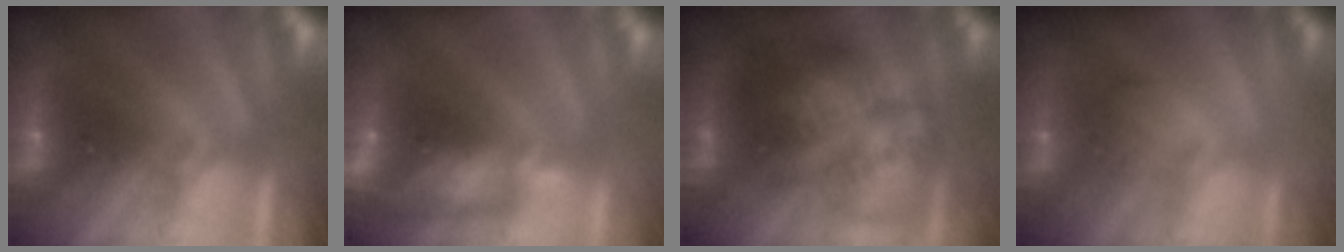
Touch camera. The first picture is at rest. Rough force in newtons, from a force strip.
{"total": 7.6}
{"total": 3.6}
{"total": 2.2}